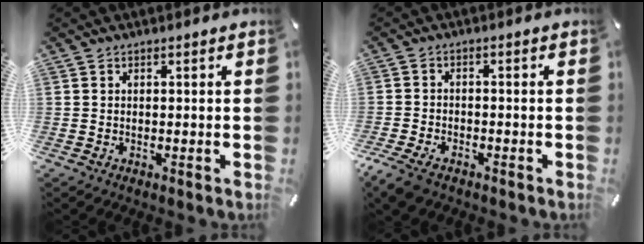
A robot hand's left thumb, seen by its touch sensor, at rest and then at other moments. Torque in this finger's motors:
{"motor_torque": [0.03, 1.08, 0.78, 0.71, 0.10]}